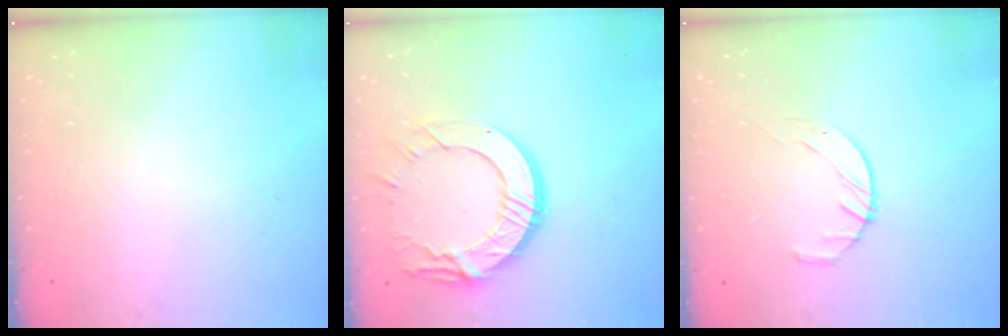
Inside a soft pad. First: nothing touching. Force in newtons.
{"total": 15.0, "press": 14.9, "slide": 1.5}
{"total": 4.8, "press": 4.7, "slide": 0.6}